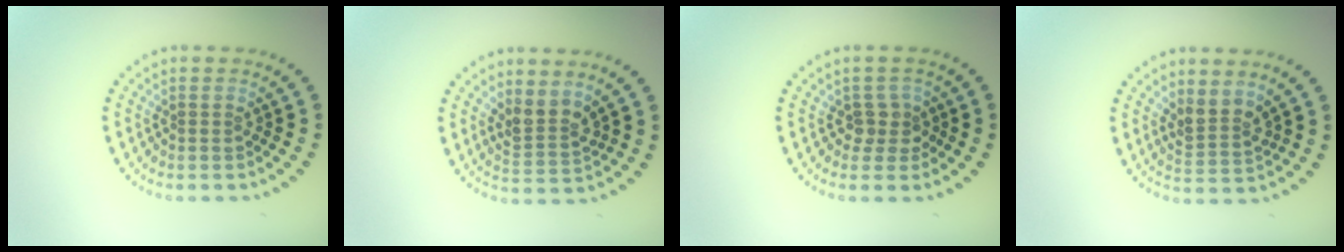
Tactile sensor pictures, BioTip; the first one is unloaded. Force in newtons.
{"total": 2.6, "press": 1.9, "slide": 1.8}
{"total": 1.9, "press": 1.5, "slide": 1.2}
{"total": 2.5, "press": 1.9, "slide": 1.7}